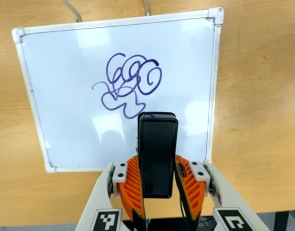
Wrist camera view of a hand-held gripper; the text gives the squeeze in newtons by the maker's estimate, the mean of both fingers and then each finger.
{"total": 5.1, "left": 3.4, "right": 6.7}